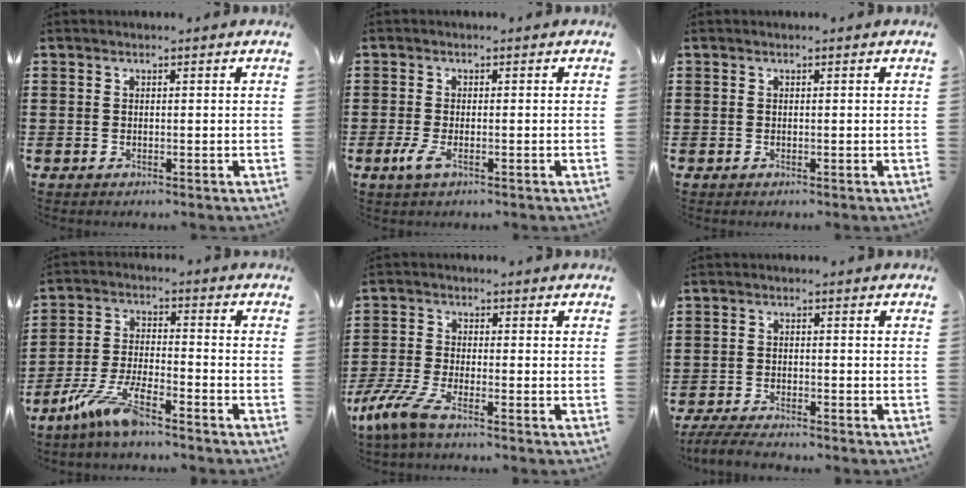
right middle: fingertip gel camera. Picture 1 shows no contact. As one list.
[{"total": 2.3, "force": [-0.9, 0.8, 1.9], "torque": [-0.056, -0.009, -0.024]}, {"total": 0.0}, {"total": 7.9, "force": [-6.0, 1.1, 5.0], "torque": [-0.119, -0.010, -0.119]}, {"total": 5.8, "force": [-4.2, 0.9, 3.9], "torque": [-0.112, -0.023, -0.090]}, {"total": 3.5, "force": [-3.4, 0.5, 0.9], "torque": [-0.022, -0.002, -0.070]}]